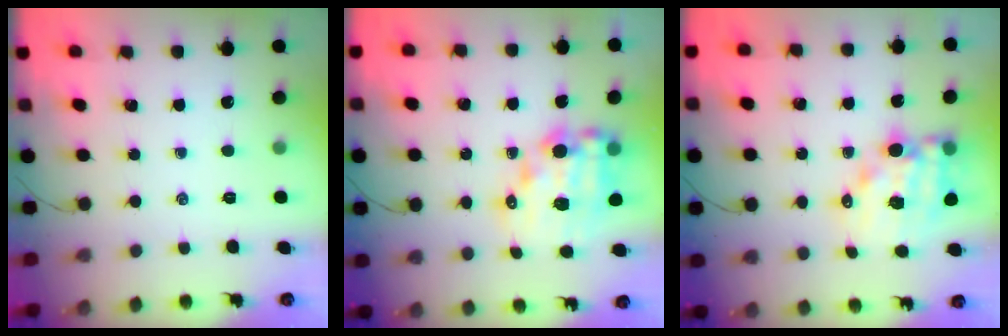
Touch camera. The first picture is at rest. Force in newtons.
{"total": 14.6, "press": 14.3, "slide": 3.2}
{"total": 12.0, "press": 11.5, "slide": 3.3}